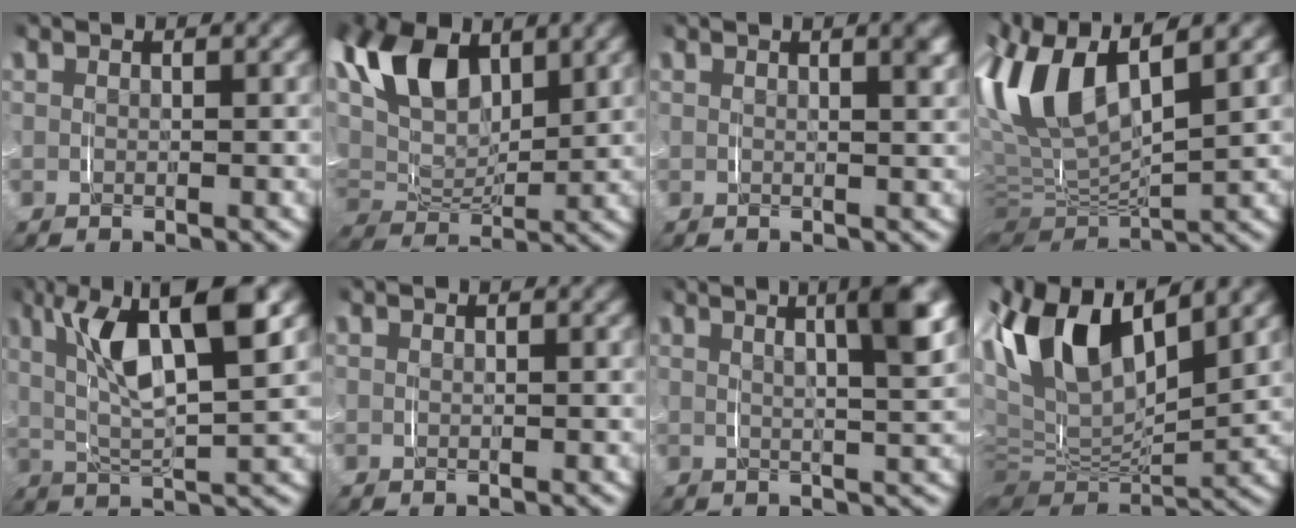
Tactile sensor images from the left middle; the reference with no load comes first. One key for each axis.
{"total": 10.1, "fx": 2.9, "fy": 7.1, "fz": 6.7, "tx": -0.159, "ty": -0.016, "tz": 0.048}
{"total": 2.8, "fx": 1.4, "fy": 0.8, "fz": 2.2, "tx": -0.023, "ty": 0.010, "tz": 0.018}
{"total": 9.5, "fx": 1.6, "fy": 5.6, "fz": 7.5, "tx": -0.178, "ty": -0.002, "tz": 0.024}
{"total": 8.4, "fx": 2.2, "fy": 3.3, "fz": 7.4, "tx": -0.140, "ty": -0.006, "tz": 0.038}
{"total": 0.0}
{"total": 7.7, "fx": 3.4, "fy": 2.9, "fz": 6.2, "tx": -0.078, "ty": 0.012, "tz": 0.040}
{"total": 11.8, "fx": 3.4, "fy": 7.0, "fz": 8.9, "tx": -0.197, "ty": -0.001, "tz": 0.053}